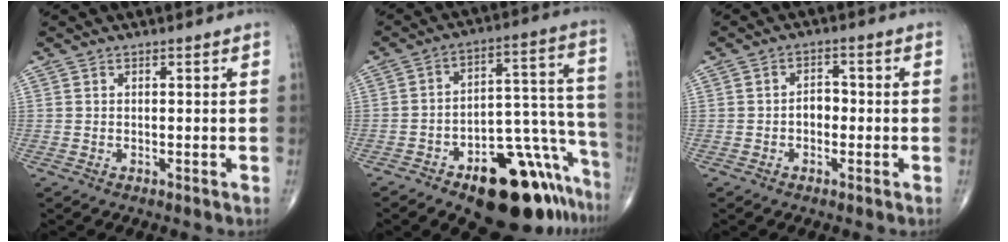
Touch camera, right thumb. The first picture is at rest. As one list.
[{"total": 22.6, "force": [-13.2, 9.6, 15.6], "torque": [-0.120, 0.113, -0.183]}, {"total": 3.0, "force": [-0.7, 2.2, 2.0], "torque": [-0.017, 0.014, -0.018]}]